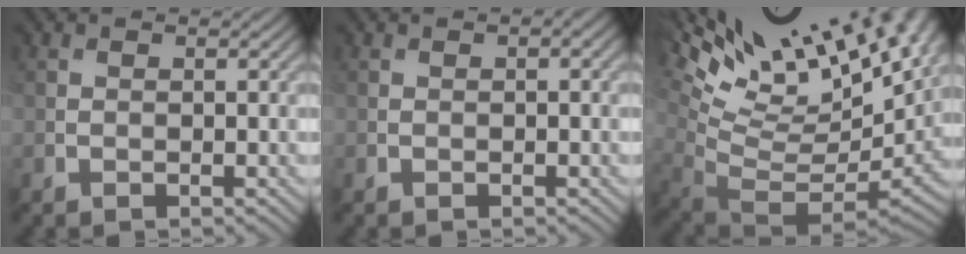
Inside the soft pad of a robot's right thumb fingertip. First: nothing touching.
{"total": 1.0, "force": [0.1, 0.3, 0.9], "torque": [-0.011, 0.000, 0.005]}
{"total": 17.3, "force": [10.2, 5.6, 12.9], "torque": [-0.196, 0.014, 0.188]}